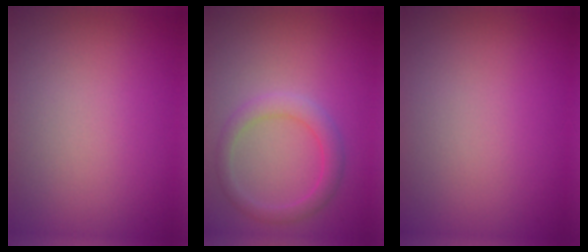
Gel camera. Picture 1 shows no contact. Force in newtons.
{"total": 2.5, "press": 2.5, "slide": 0.3}
{"total": 0.0}